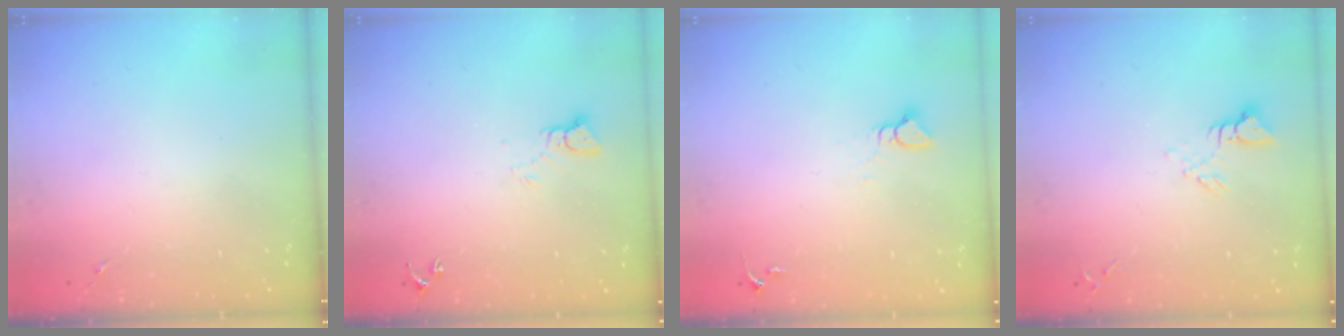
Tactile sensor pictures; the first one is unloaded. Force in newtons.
{"total": 3.1, "press": 3.1, "slide": 0.2}
{"total": 3.9, "press": 3.8, "slide": 0.3}
{"total": 3.9, "press": 3.9, "slide": 0.3}